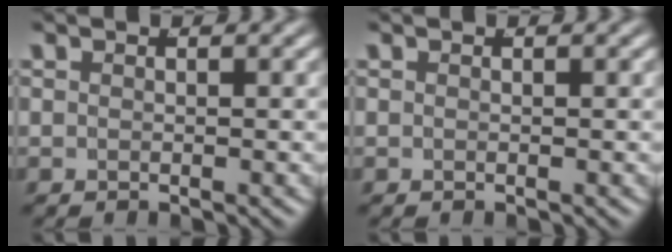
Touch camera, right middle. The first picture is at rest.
{"total": 0.0}